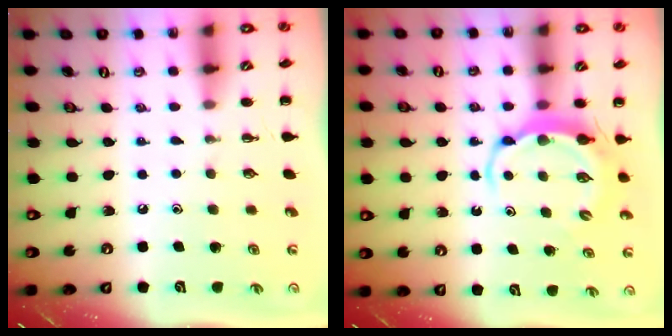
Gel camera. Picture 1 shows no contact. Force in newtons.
{"total": 5.4, "press": 5.3, "slide": 0.5}